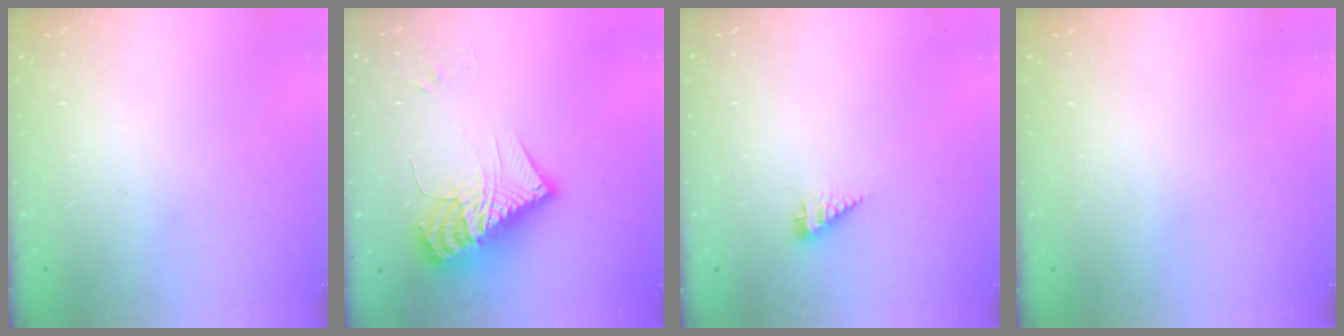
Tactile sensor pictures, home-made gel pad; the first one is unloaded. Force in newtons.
{"total": 18.3, "press": 18.2, "slide": 1.2}
{"total": 3.9, "press": 3.9, "slide": 0.3}
{"total": 0.0}